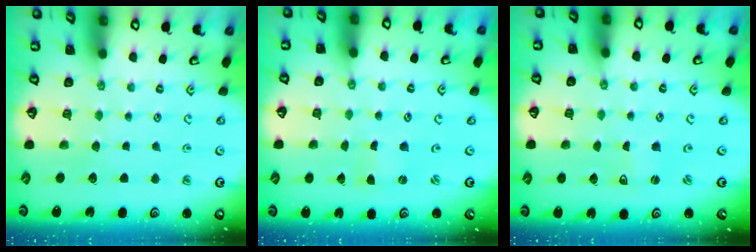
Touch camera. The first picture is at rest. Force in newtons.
{"total": 0.0}
{"total": 0.8, "press": 0.7, "slide": 0.2}